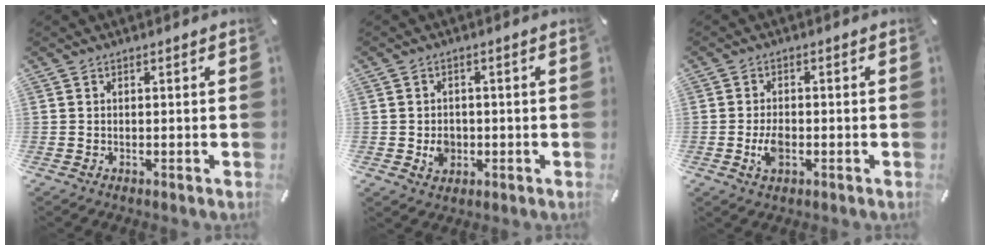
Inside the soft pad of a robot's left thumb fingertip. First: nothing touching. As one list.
[{"total": 4.6, "force": [-0.7, 4.1, 2.1], "torque": [-0.021, 0.000, -0.012]}, {"total": 4.4, "force": [-1.2, 2.6, 3.4], "torque": [-0.079, -0.001, -0.023]}]